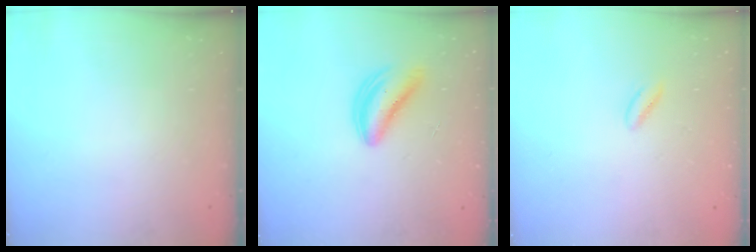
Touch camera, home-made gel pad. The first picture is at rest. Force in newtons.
{"total": 4.9, "press": 4.8, "slide": 0.9}
{"total": 2.6, "press": 2.4, "slide": 1.1}